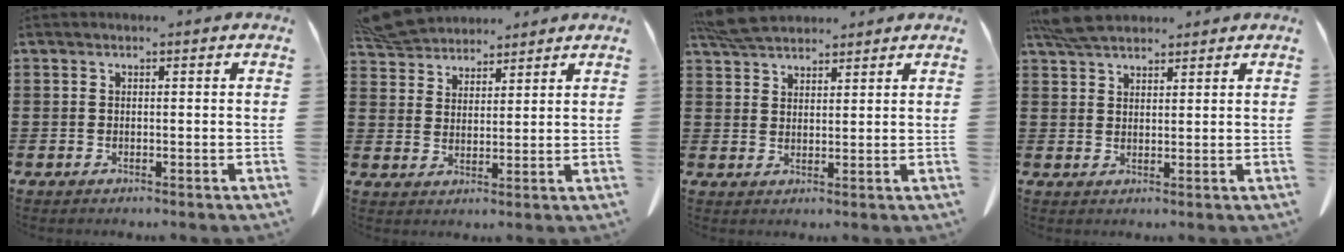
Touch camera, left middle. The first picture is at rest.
{"total": 6.6, "force": [6.2, 1.9, 1.3], "torque": [-0.050, -0.014, 0.120]}
{"total": 5.3, "force": [4.9, 1.3, 1.7], "torque": [-0.046, -0.006, 0.094]}
{"total": 5.2, "force": [4.5, 1.5, 2.1], "torque": [-0.053, -0.005, 0.087]}